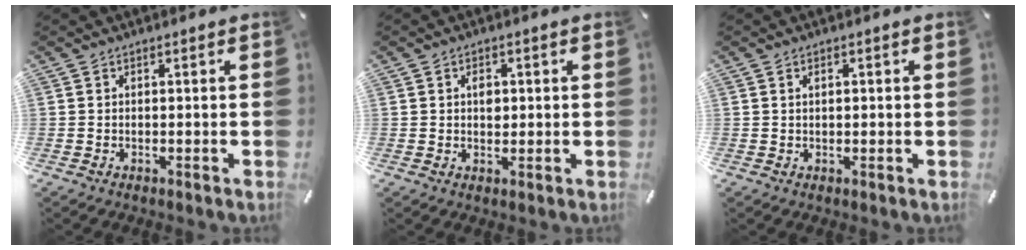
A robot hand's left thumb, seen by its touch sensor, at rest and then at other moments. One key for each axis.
{"total": 2.5, "fx": 0.4, "fy": 1.9, "fz": 1.6, "tx": -0.010, "ty": -0.004, "tz": 0.001}
{"total": 1.0, "fx": 0.3, "fy": 0.7, "fz": 0.8, "tx": -0.016, "ty": 0.005, "tz": 0.004}